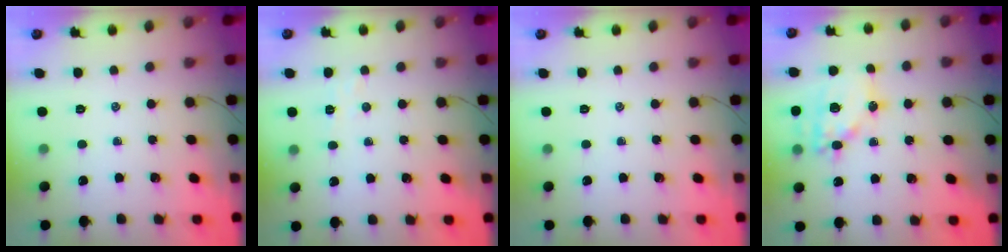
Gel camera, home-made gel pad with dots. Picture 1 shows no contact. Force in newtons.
{"total": 2.9, "press": 2.9, "slide": 0.7}
{"total": 0.0}
{"total": 16.1, "press": 15.9, "slide": 3.0}